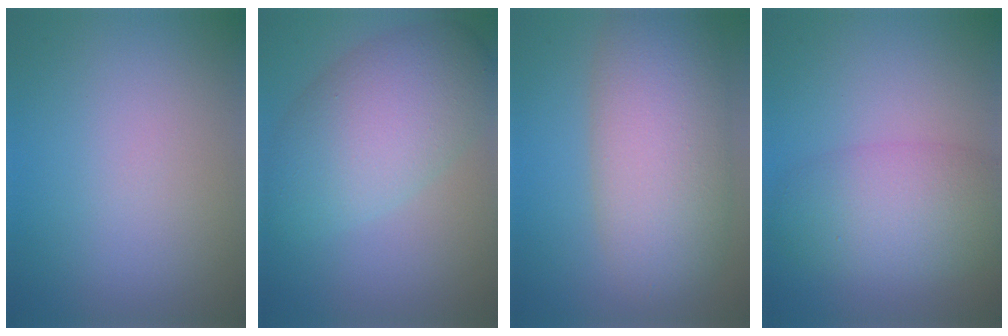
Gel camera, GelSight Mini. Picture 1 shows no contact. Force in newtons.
{"total": 7.7, "press": 7.7, "slide": 0.3}
{"total": 8.4, "press": 8.4, "slide": 0.4}
{"total": 5.7, "press": 5.7, "slide": 0.3}